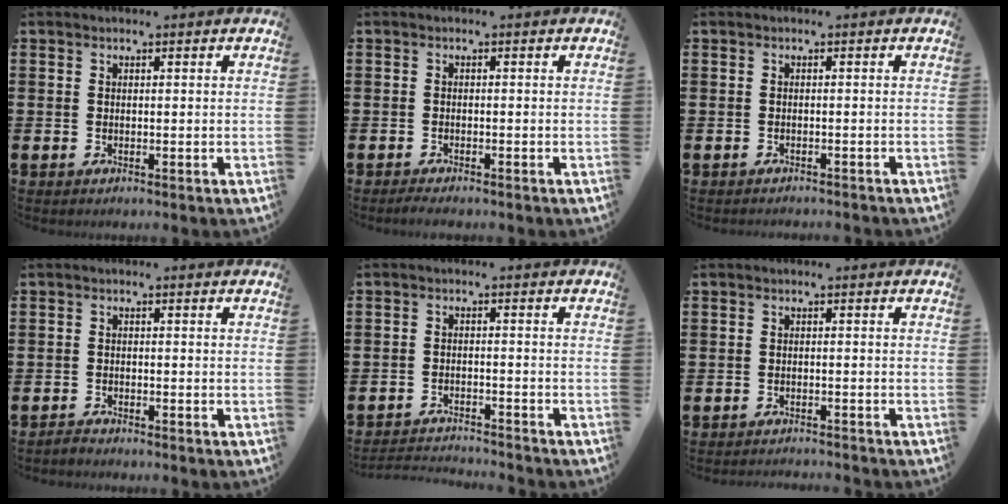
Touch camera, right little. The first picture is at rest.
{"total": 0.9, "force": [-0.7, 0.2, 0.4], "torque": [-0.010, -0.001, -0.014]}
{"total": 0.5, "force": [-0.5, 0.0, 0.0], "torque": [0.000, -0.002, -0.011]}
{"total": 0.9, "force": [-0.9, 0.1, 0.0], "torque": [-0.004, 0.000, -0.019]}
{"total": 2.3, "force": [-2.3, -0.1, -0.1], "torque": [-0.004, 0.002, -0.049]}
{"total": 1.1, "force": [-1.1, -0.1, -0.1], "torque": [-0.001, 0.002, -0.023]}